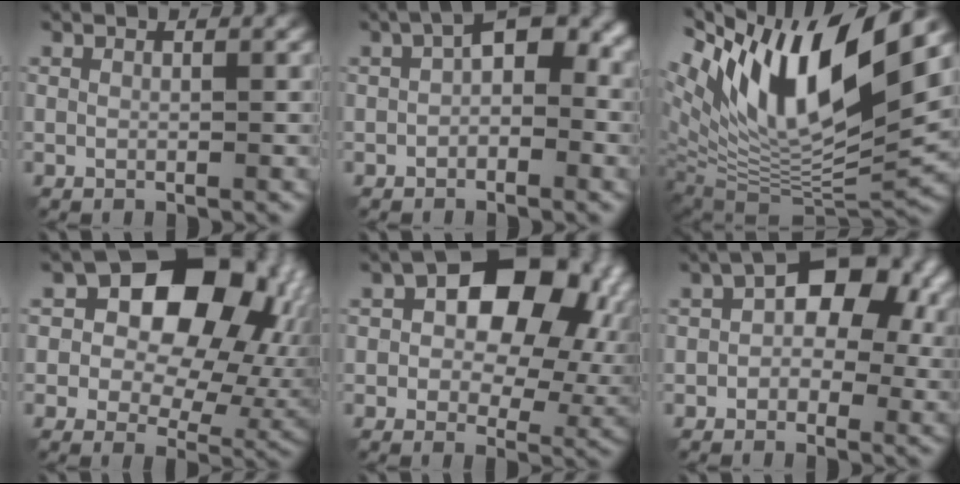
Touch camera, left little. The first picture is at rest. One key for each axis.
{"total": 5.1, "fx": 0.8, "fy": 2.7, "fz": 4.2, "tx": -0.061, "ty": 0.015, "tz": 0.000}
{"total": 15.3, "fx": 6.0, "fy": 5.7, "fz": 12.9, "tx": -0.244, "ty": 0.007, "tz": 0.099}
{"total": 13.7, "fx": 3.3, "fy": 9.6, "fz": 9.2, "tx": -0.099, "ty": 0.013, "tz": 0.040}
{"total": 12.7, "fx": 2.8, "fy": 8.0, "fz": 9.5, "tx": -0.118, "ty": 0.001, "tz": 0.039}
{"total": 9.0, "fx": 2.2, "fy": 5.9, "fz": 6.5, "tx": -0.074, "ty": 0.008, "tz": 0.018}